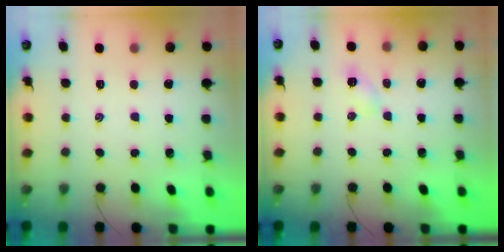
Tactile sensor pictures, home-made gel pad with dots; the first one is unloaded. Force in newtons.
{"total": 4.2, "press": 4.0, "slide": 1.1}